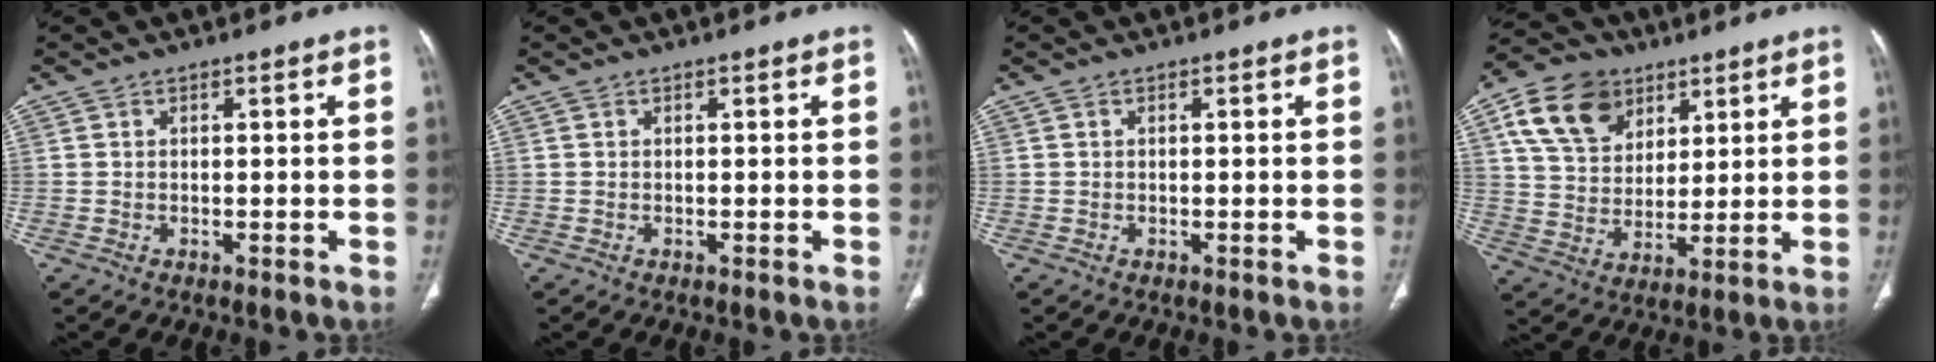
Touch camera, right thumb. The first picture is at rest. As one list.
[{"total": 0.0}, {"total": 0.0}, {"total": 14.5, "force": [6.9, 10.4, 7.3], "torque": [-0.118, -0.012, 0.131]}]